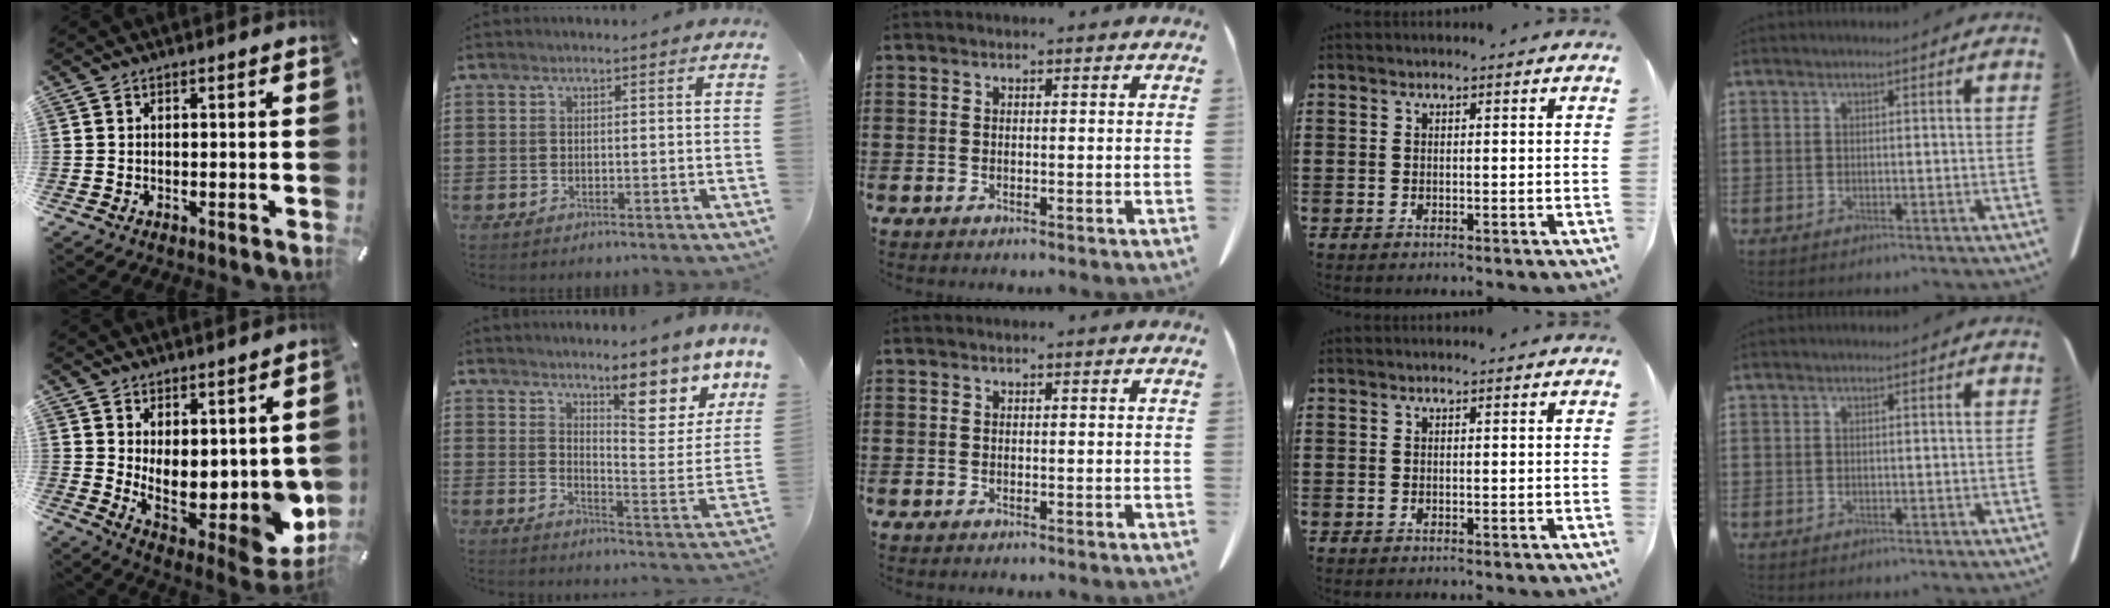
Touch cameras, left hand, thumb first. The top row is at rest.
{"thumb": {"total": 9.2, "force": [1.4, 6.0, 6.7], "torque": [-0.053, -0.053, 0.042]}, "index": {"total": 10.0, "force": [7.8, 1.9, 5.9], "torque": [-0.081, -0.059, 0.128]}}